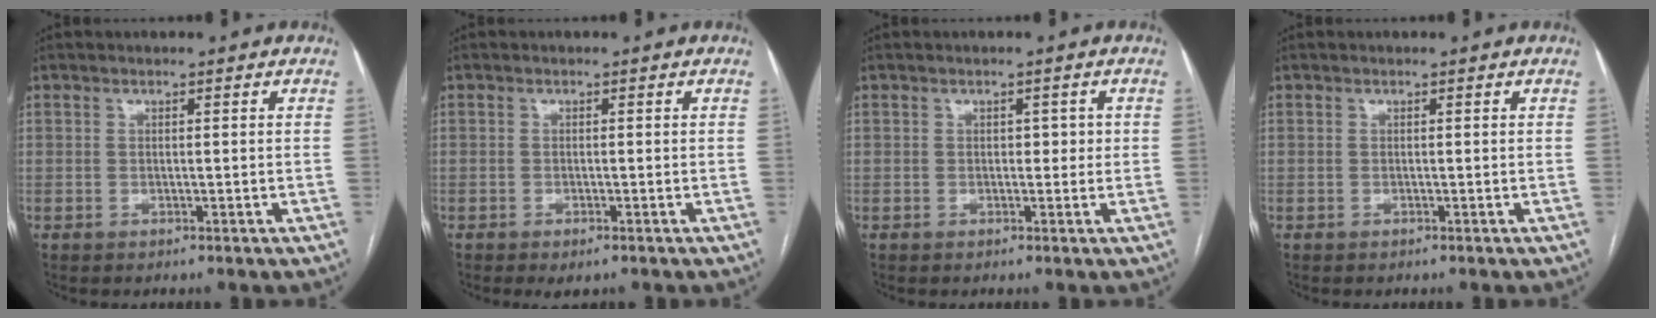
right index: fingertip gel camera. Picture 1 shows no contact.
{"total": 2.0, "force": [-1.3, 0.6, 1.4], "torque": [-0.021, -0.004, -0.014]}
{"total": 1.8, "force": [0.1, 1.3, 1.3], "torque": [-0.013, 0.010, 0.000]}
{"total": 0.0}